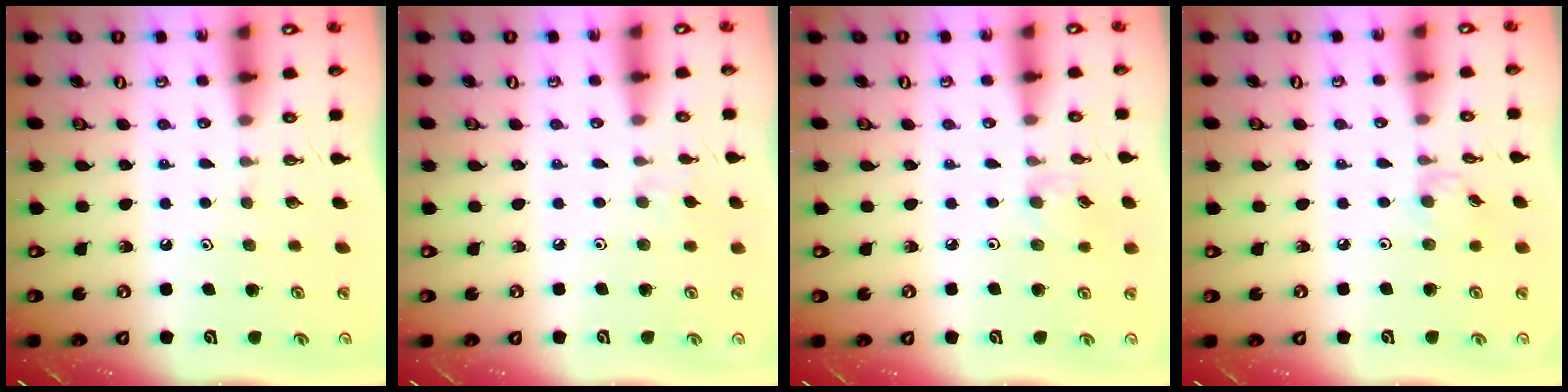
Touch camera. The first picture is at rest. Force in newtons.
{"total": 3.8, "press": 3.7, "slide": 0.7}
{"total": 3.1, "press": 3.1, "slide": 0.5}
{"total": 2.5, "press": 2.5, "slide": 0.4}